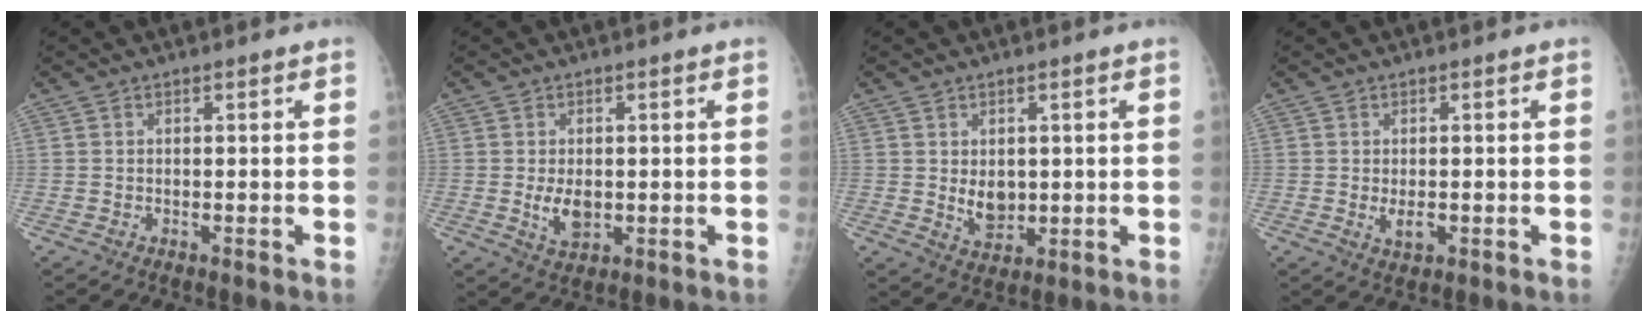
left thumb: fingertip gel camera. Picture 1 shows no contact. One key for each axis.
{"total": 4.7, "fx": -0.3, "fy": 2.7, "fz": 3.8, "tx": -0.057, "ty": -0.007, "tz": 0.004}
{"total": 5.1, "fx": 0.6, "fy": 3.4, "fz": 3.7, "tx": -0.040, "ty": -0.013, "tz": 0.022}
{"total": 2.7, "fx": -0.3, "fy": 1.4, "fz": 2.3, "tx": -0.034, "ty": -0.003, "tz": 0.000}